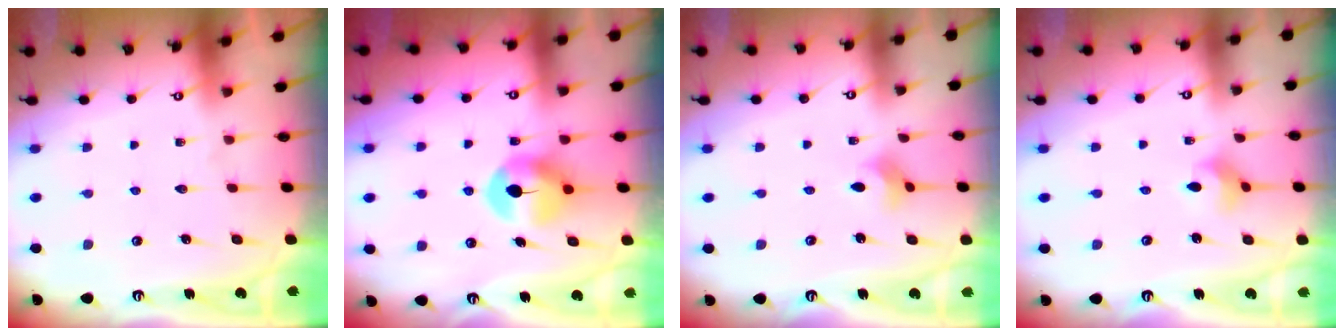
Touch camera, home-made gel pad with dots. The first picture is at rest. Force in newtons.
{"total": 8.4, "press": 8.3, "slide": 1.2}
{"total": 2.8, "press": 2.7, "slide": 0.6}
{"total": 3.9, "press": 3.9, "slide": 0.7}